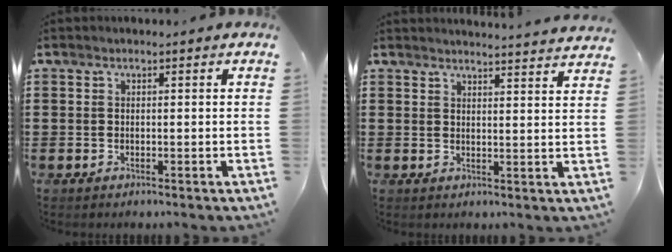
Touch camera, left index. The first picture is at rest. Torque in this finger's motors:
{"motor_torque": [-2.04, 0.10, -0.59, -0.09]}